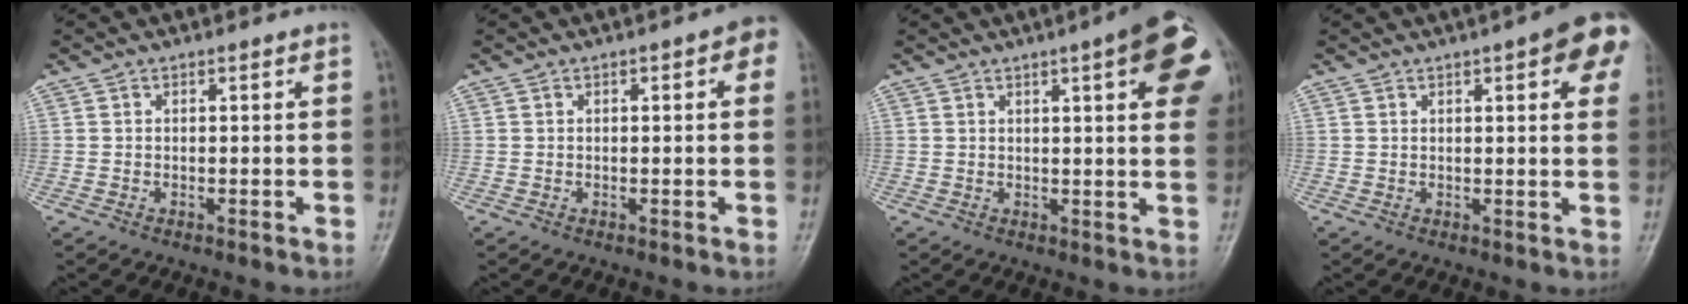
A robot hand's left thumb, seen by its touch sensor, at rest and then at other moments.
{"total": 3.6, "force": [1.0, 1.4, 3.2], "torque": [-0.029, 0.009, 0.003]}
{"total": 13.1, "force": [4.6, 2.7, 12.0], "torque": [-0.127, -0.006, 0.045]}
{"total": 9.7, "force": [4.1, 2.5, 8.5], "torque": [-0.077, -0.004, 0.038]}